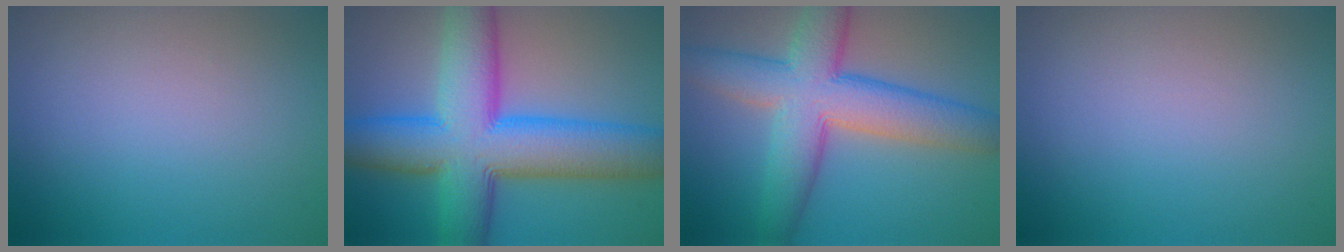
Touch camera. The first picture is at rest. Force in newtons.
{"total": 12.8, "press": 12.8, "slide": 0.2}
{"total": 9.2, "press": 9.2, "slide": 0.3}
{"total": 0.0}